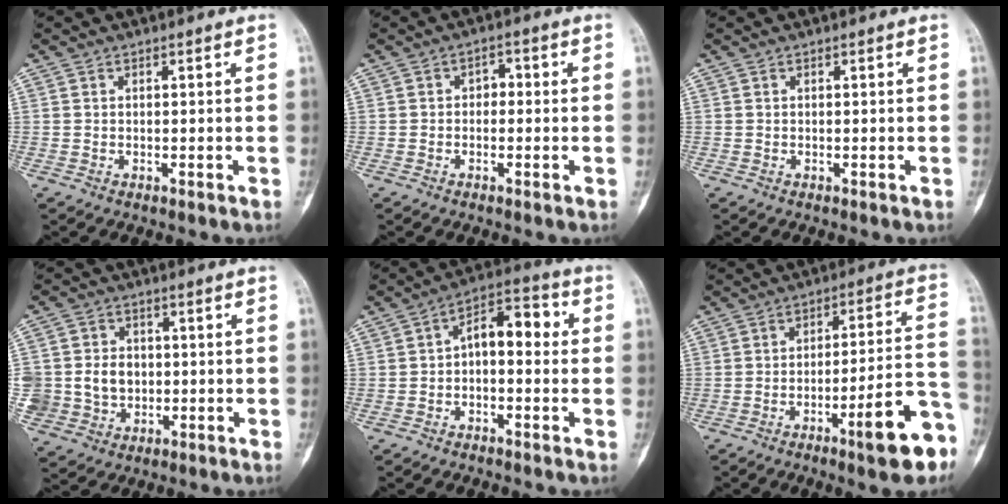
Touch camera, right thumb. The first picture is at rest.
{"total": 2.4, "force": [-0.2, 1.8, 1.6], "torque": [-0.007, 0.013, -0.013]}
{"total": 0.0}
{"total": 12.6, "force": [-0.4, 11.0, 6.1], "torque": [-0.120, 0.017, 0.011]}
{"total": 8.8, "force": [0.2, 4.9, 7.4], "torque": [-0.090, 0.039, -0.008]}
{"total": 14.2, "force": [-7.1, 2.6, 12.0], "torque": [-0.157, 0.050, -0.100]}